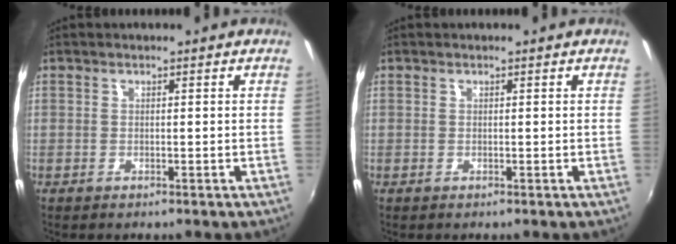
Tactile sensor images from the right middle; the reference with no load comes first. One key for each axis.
{"total": 0.0}